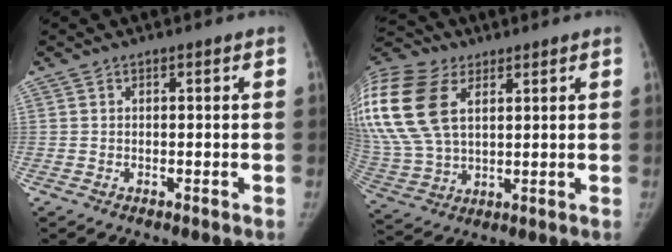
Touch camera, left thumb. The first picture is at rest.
{"total": 27.0, "force": [9.8, 17.5, 18.1], "torque": [-0.463, 0.029, 0.194]}